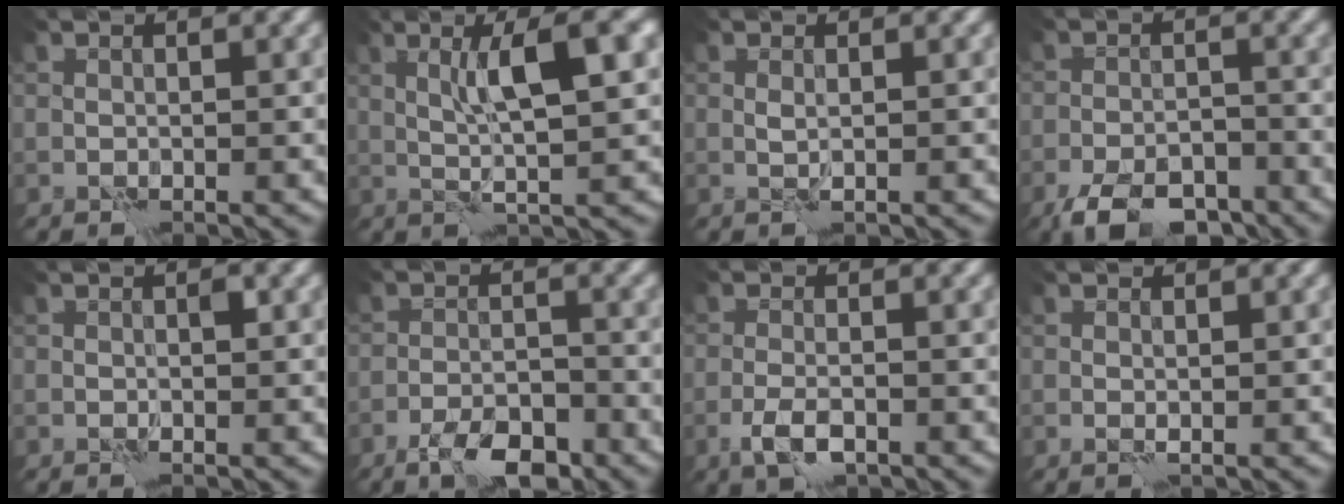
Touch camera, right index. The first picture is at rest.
{"total": 5.6, "force": [1.7, 0.6, 5.3], "torque": [-0.092, 0.011, 0.031]}
{"total": 0.7, "force": [0.4, -0.1, 0.6], "torque": [-0.015, -0.001, 0.007]}
{"total": 6.6, "force": [-5.0, 2.5, 3.5], "torque": [-0.051, -0.008, -0.088]}
{"total": 0.6, "force": [0.0, 0.2, 0.5], "torque": [-0.006, 0.002, 0.001]}
{"total": 4.7, "force": [-3.3, 1.5, 2.9], "torque": [-0.044, 0.002, -0.058]}
{"total": 2.7, "force": [-1.3, 1.0, 2.1], "torque": [-0.046, -0.001, -0.029]}
{"total": 0.7, "force": [0.2, 0.3, 0.5], "torque": [-0.013, -0.001, 0.002]}